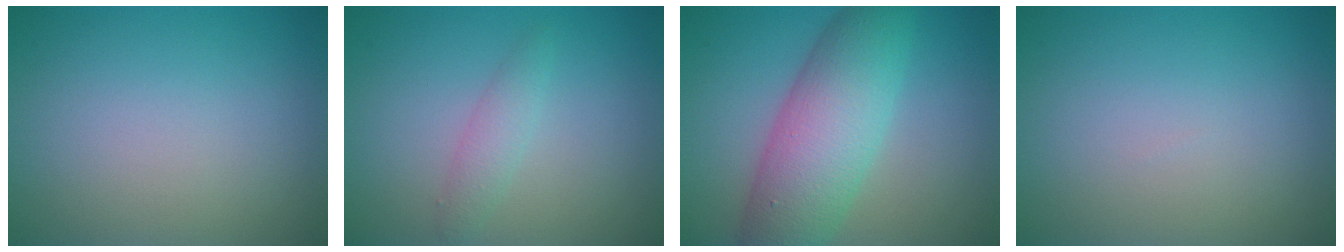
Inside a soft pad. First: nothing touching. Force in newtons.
{"total": 1.7, "press": 1.7, "slide": 0.1}
{"total": 8.4, "press": 8.4, "slide": 0.1}
{"total": 0.0}